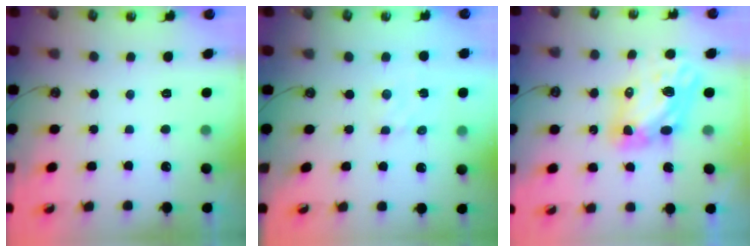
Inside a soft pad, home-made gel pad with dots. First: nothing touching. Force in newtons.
{"total": 2.4, "press": 2.4, "slide": 0.4}
{"total": 7.9, "press": 7.9, "slide": 0.6}